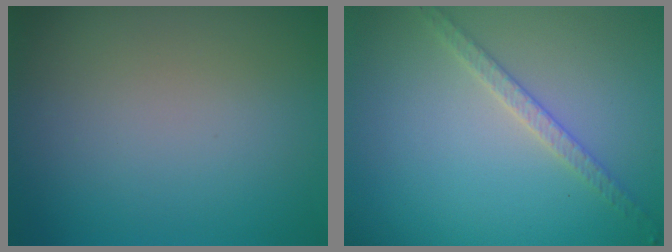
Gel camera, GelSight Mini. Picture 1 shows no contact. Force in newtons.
{"total": 2.1, "press": 2.0, "slide": 0.6}